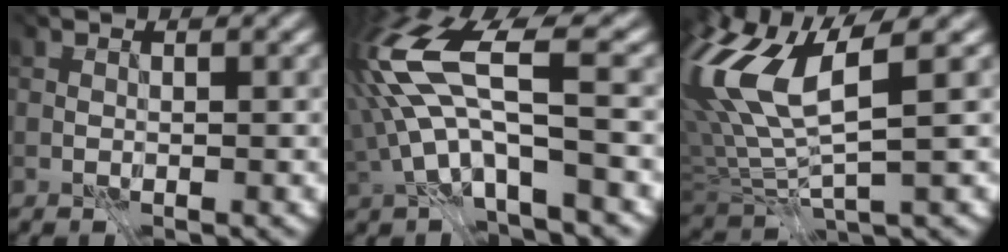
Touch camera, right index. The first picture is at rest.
{"total": 8.0, "force": [-1.9, 1.6, 7.6], "torque": [-0.175, 0.008, -0.021]}
{"total": 8.2, "force": [1.1, 2.4, 7.8], "torque": [-0.186, -0.001, 0.044]}